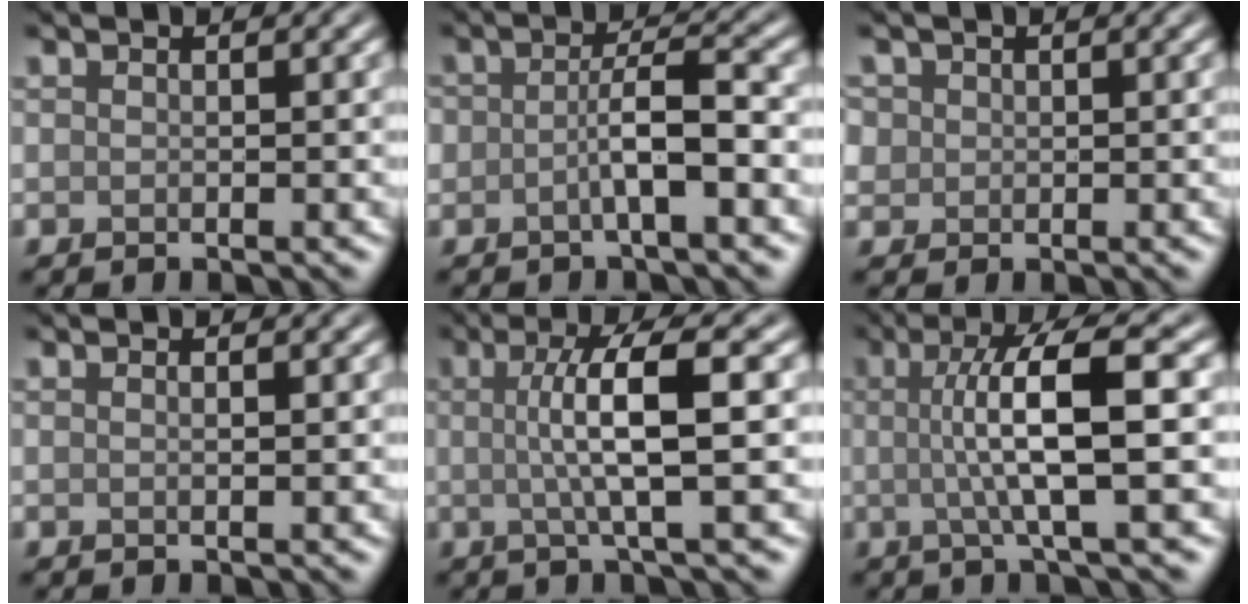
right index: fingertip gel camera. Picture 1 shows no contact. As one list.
[{"total": 3.1, "force": [-1.2, 0.9, 2.7], "torque": [-0.048, 0.011, -0.025]}, {"total": 2.1, "force": [0.8, 1.8, 0.6], "torque": [-0.017, 0.008, 0.016]}, {"total": 0.6, "force": [0.1, 0.1, 0.6], "torque": [-0.010, 0.001, 0.001]}, {"total": 6.3, "force": [0.4, 1.2, 6.1], "torque": [-0.104, 0.008, 0.001]}, {"total": 7.6, "force": [0.4, 1.5, 7.4], "torque": [-0.123, 0.008, 0.005]}]